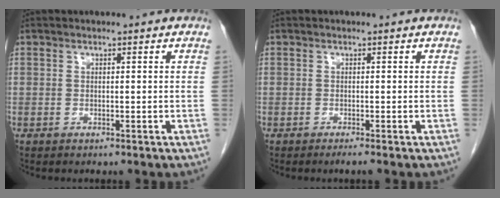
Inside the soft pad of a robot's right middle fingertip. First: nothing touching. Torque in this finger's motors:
{"motor_torque": [0.18, -0.07, -0.01, 0.01]}